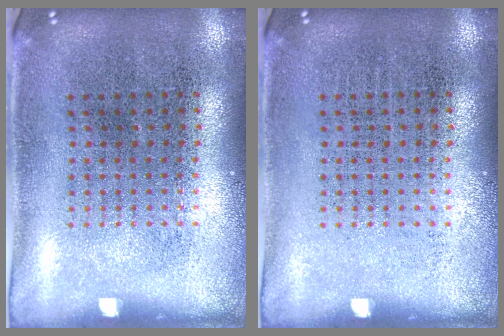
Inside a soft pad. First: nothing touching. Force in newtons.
{"total": 0.0}